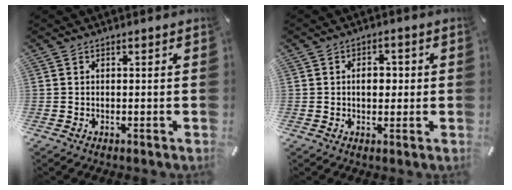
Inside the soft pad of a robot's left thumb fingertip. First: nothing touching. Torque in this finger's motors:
{"motor_torque": [0.87, 0.81, 0.47, -0.20, 0.00]}